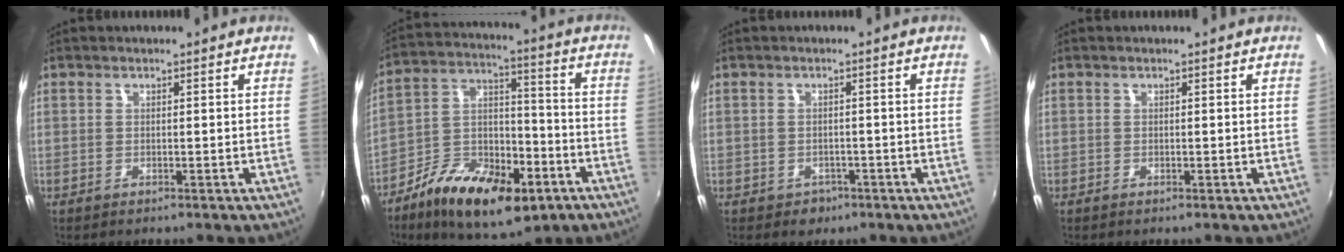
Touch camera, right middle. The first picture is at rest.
{"total": 19.8, "force": [-10.6, 9.3, 13.9], "torque": [-0.256, -0.007, -0.166]}
{"total": 2.7, "force": [-1.3, 2.3, 0.6], "torque": [-0.018, -0.001, -0.014]}
{"total": 0.0}